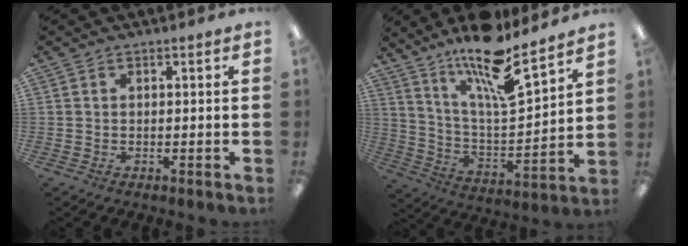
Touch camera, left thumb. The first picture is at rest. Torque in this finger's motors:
{"motor_torque": [0.69, 0.33, 1.52, -1.25, 0.37]}